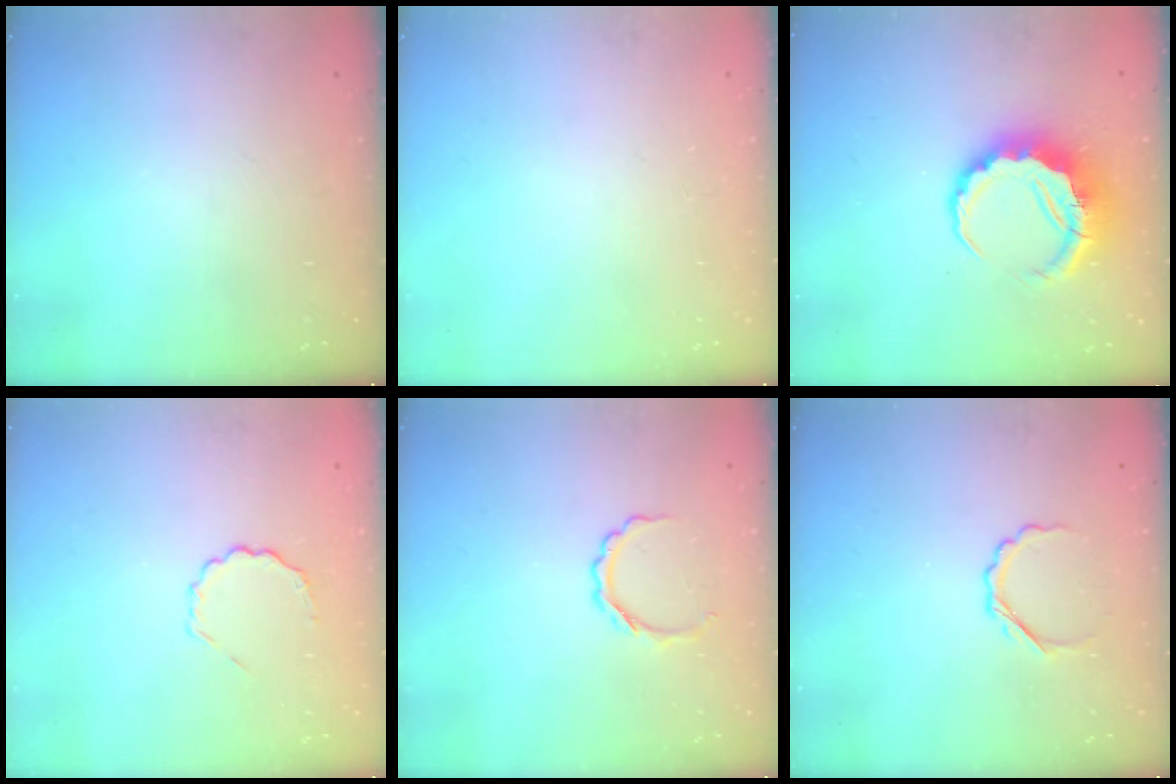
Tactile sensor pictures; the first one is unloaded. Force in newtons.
{"total": 0.0}
{"total": 7.3, "press": 7.0, "slide": 1.9}
{"total": 4.0, "press": 3.9, "slide": 1.0}
{"total": 4.5, "press": 4.4, "slide": 0.9}
{"total": 3.9, "press": 3.7, "slide": 1.0}